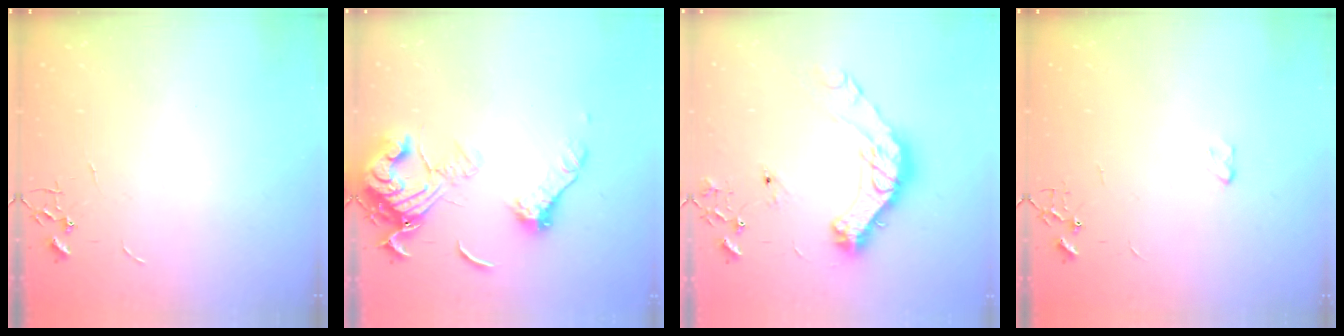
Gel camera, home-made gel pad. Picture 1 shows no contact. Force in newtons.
{"total": 16.4, "press": 16.3, "slide": 1.9}
{"total": 17.8, "press": 17.7, "slide": 1.8}
{"total": 3.5, "press": 3.4, "slide": 0.5}